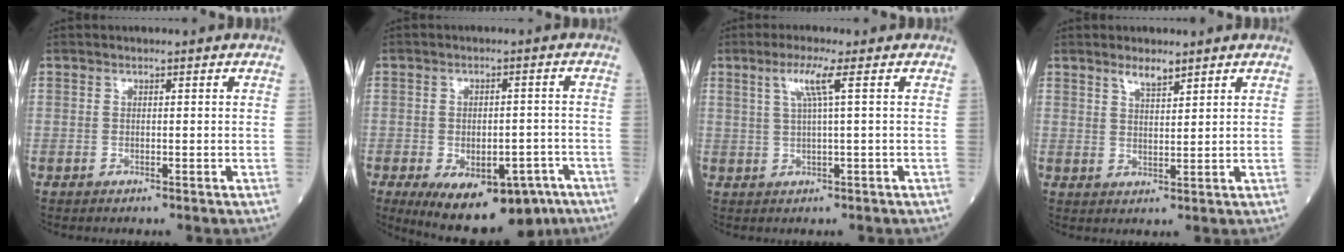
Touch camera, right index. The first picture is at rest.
{"total": 16.0, "force": [-9.3, 8.1, 10.3], "torque": [-0.159, -0.001, -0.123]}
{"total": 4.2, "force": [1.6, -0.6, 3.8], "torque": [-0.081, 0.003, 0.034]}
{"total": 2.8, "force": [2.3, 0.5, 1.6], "torque": [-0.033, -0.002, 0.043]}